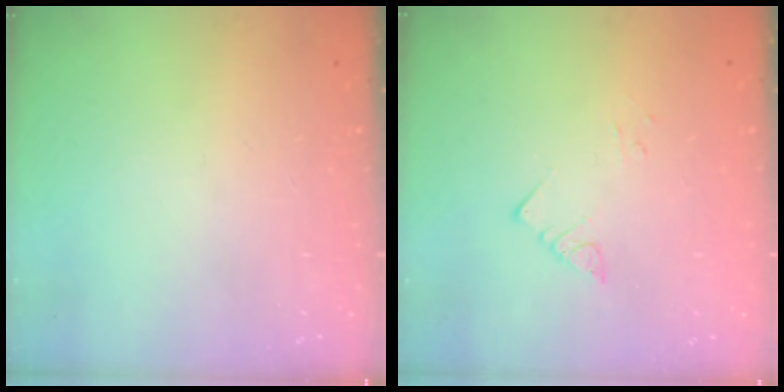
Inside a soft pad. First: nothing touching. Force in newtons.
{"total": 2.8, "press": 2.8, "slide": 0.2}